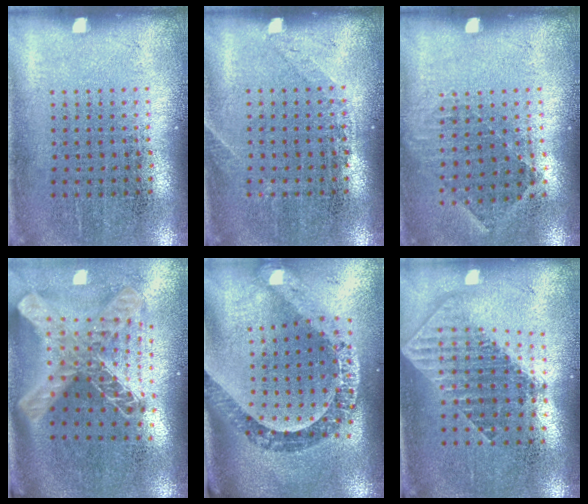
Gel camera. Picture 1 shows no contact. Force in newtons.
{"total": 1.0, "press": 1.0, "slide": 0.2}
{"total": 0.8, "press": 0.7, "slide": 0.4}
{"total": 2.9, "press": 2.1, "slide": 2.0}
{"total": 2.5, "press": 2.1, "slide": 1.3}
{"total": 1.9, "press": 1.5, "slide": 1.2}